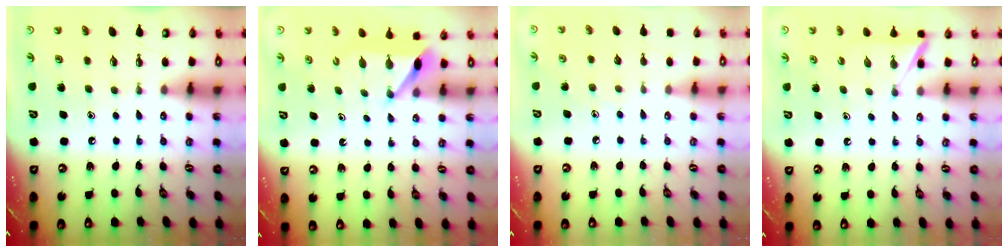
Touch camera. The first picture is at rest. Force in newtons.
{"total": 6.0, "press": 6.0, "slide": 0.4}
{"total": 2.9, "press": 2.8, "slide": 0.2}
{"total": 4.6, "press": 4.6, "slide": 0.5}